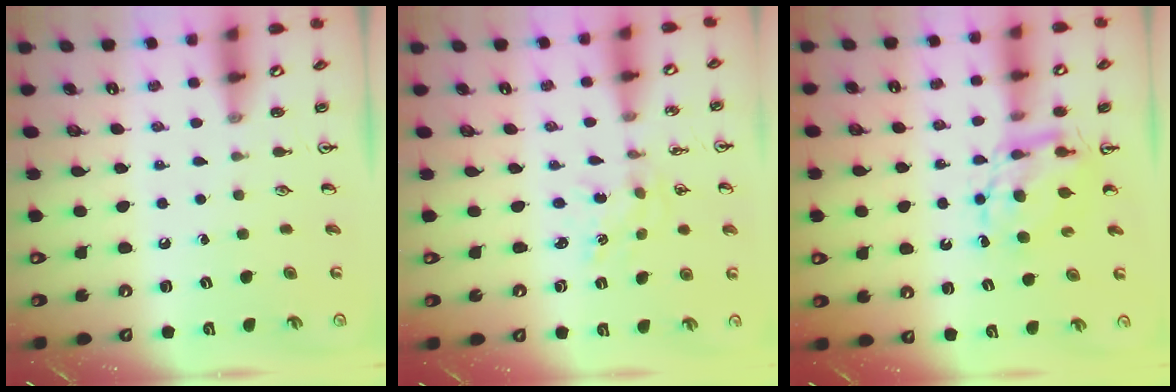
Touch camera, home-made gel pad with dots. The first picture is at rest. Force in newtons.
{"total": 1.2, "press": 1.2, "slide": 0.3}
{"total": 6.8, "press": 6.8, "slide": 0.2}